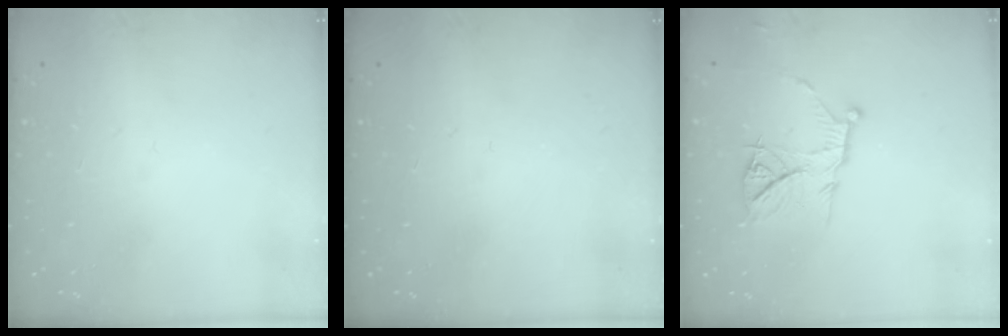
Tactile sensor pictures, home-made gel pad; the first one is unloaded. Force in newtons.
{"total": 0.0}
{"total": 10.3, "press": 10.3, "slide": 0.6}